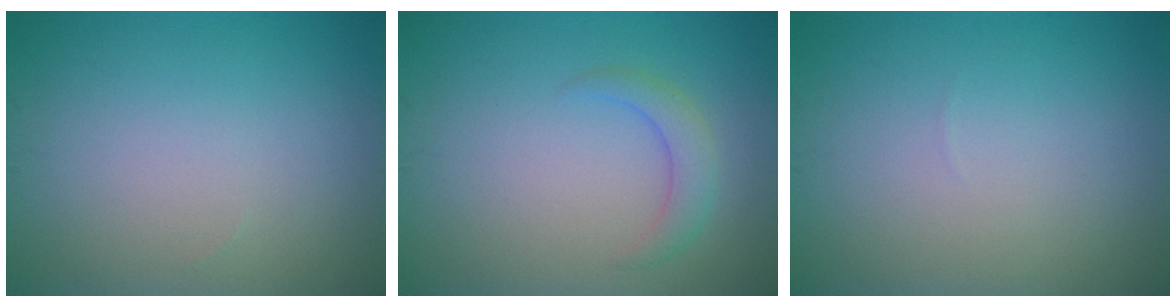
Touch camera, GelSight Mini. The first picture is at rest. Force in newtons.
{"total": 2.0, "press": 2.0, "slide": 0.1}
{"total": 0.0}